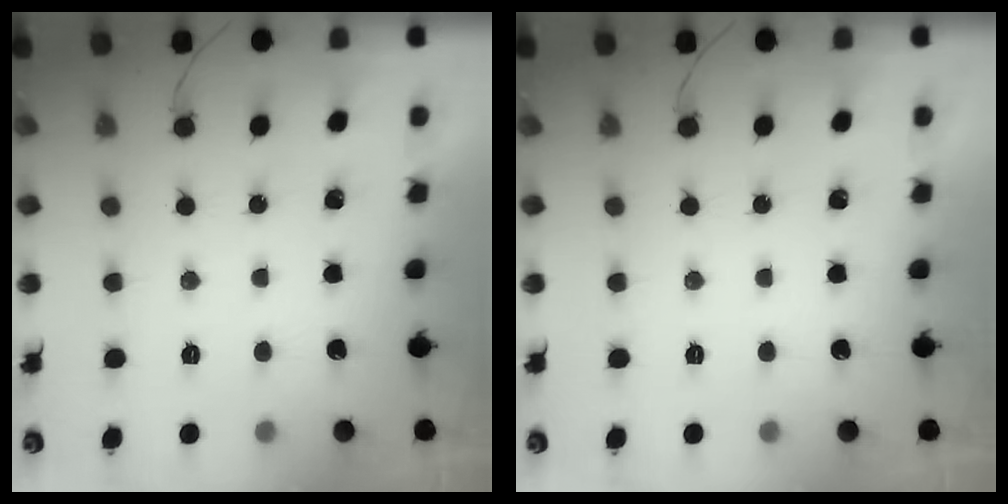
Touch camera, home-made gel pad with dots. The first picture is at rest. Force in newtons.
{"total": 0.0}